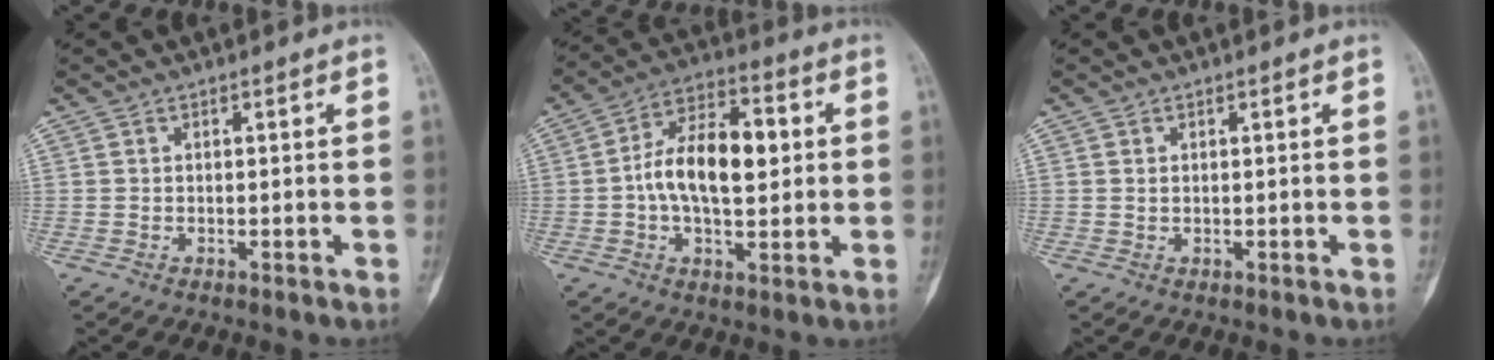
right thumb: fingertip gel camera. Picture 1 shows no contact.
{"total": 14.5, "force": [0.7, 7.6, 12.4], "torque": [-0.194, 0.022, 0.005]}
{"total": 0.6, "force": [0.2, 0.4, 0.4], "torque": [-0.006, 0.001, 0.007]}